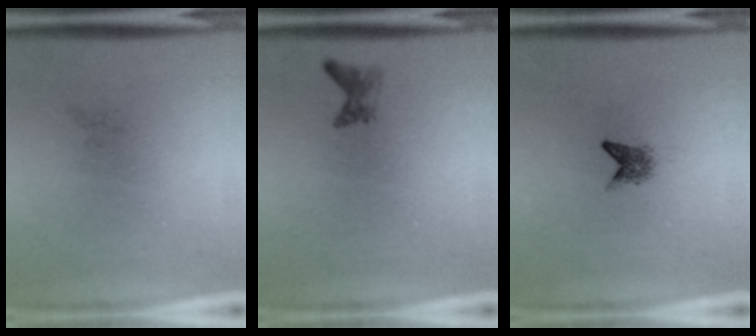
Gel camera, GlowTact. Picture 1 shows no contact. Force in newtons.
{"total": 1.2}
{"total": 1.8}